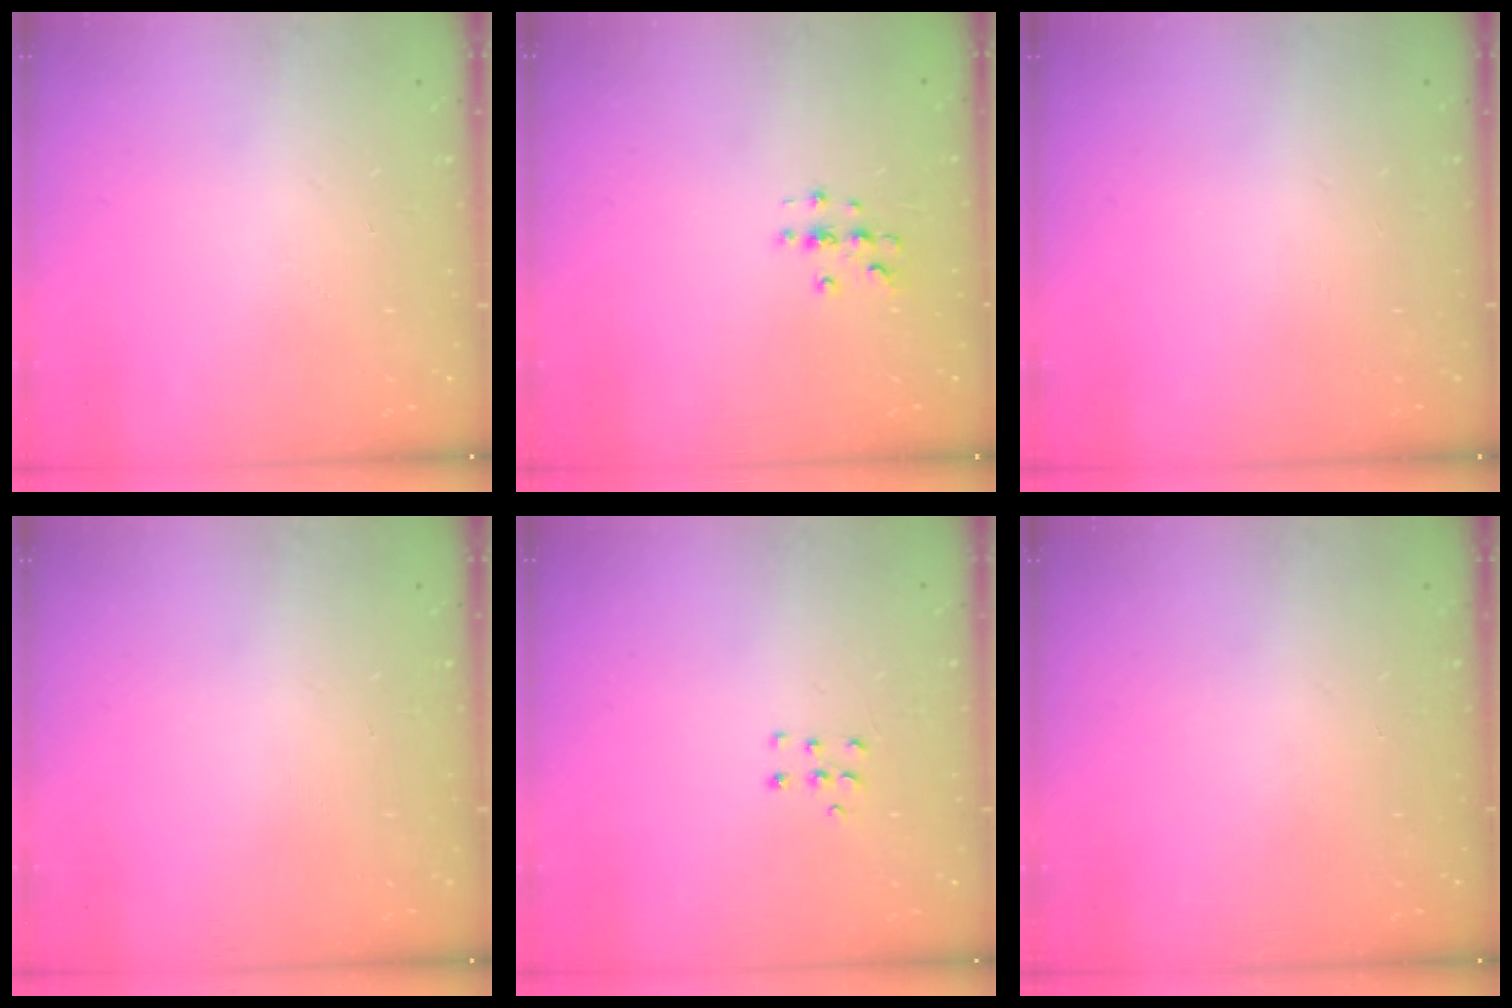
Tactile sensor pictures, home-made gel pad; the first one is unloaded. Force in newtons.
{"total": 3.0, "press": 3.0, "slide": 0.3}
{"total": 0.0}
{"total": 0.0}
{"total": 4.6, "press": 4.5, "slide": 0.5}
{"total": 0.0}